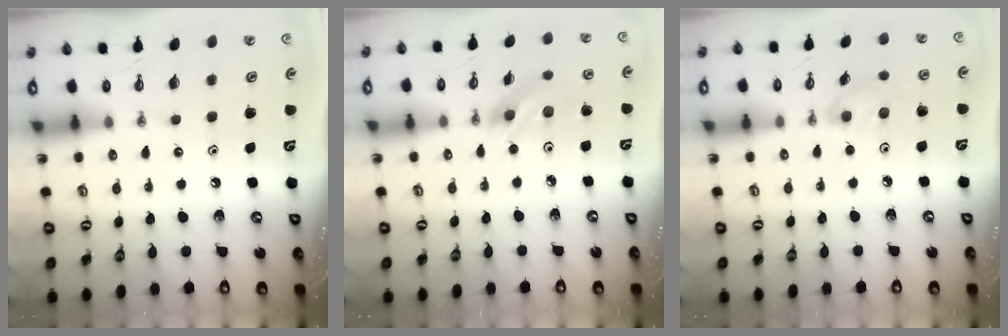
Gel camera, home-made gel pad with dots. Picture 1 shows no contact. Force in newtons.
{"total": 4.6, "press": 4.5, "slide": 0.9}
{"total": 4.7, "press": 4.4, "slide": 1.4}